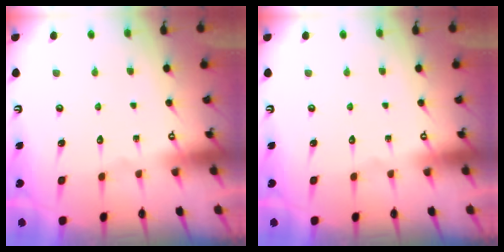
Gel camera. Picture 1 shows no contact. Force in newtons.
{"total": 0.0}